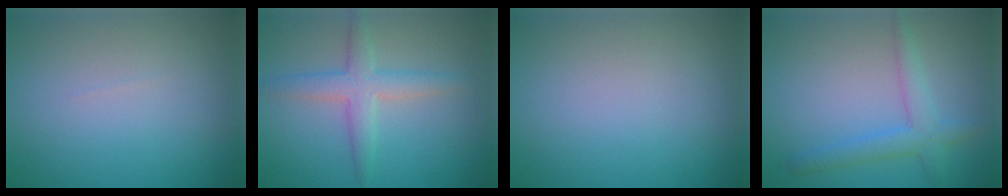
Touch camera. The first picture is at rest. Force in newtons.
{"total": 3.3, "press": 3.3, "slide": 0.1}
{"total": 0.0}
{"total": 2.8, "press": 2.8, "slide": 0.2}